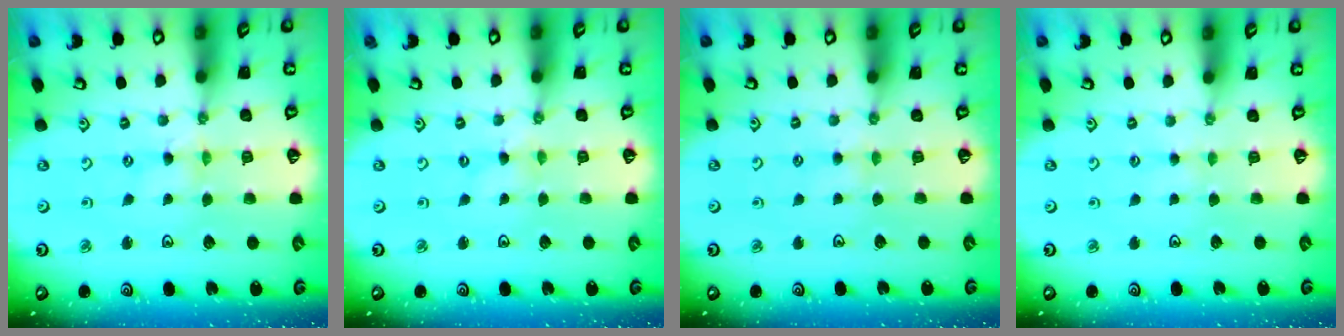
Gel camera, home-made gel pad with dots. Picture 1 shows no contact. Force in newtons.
{"total": 0.0}
{"total": 2.7, "press": 2.7, "slide": 0.4}
{"total": 2.1, "press": 2.1, "slide": 0.3}